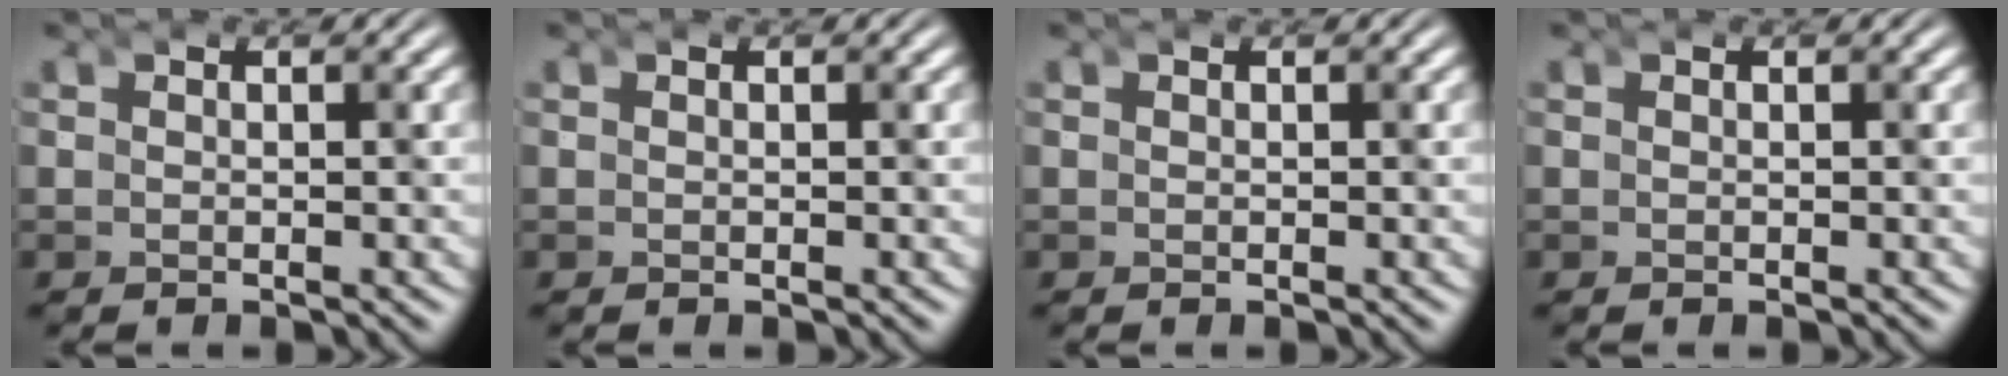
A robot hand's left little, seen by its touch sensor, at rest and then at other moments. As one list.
[{"total": 0.0}, {"total": 0.0}, {"total": 0.0}]